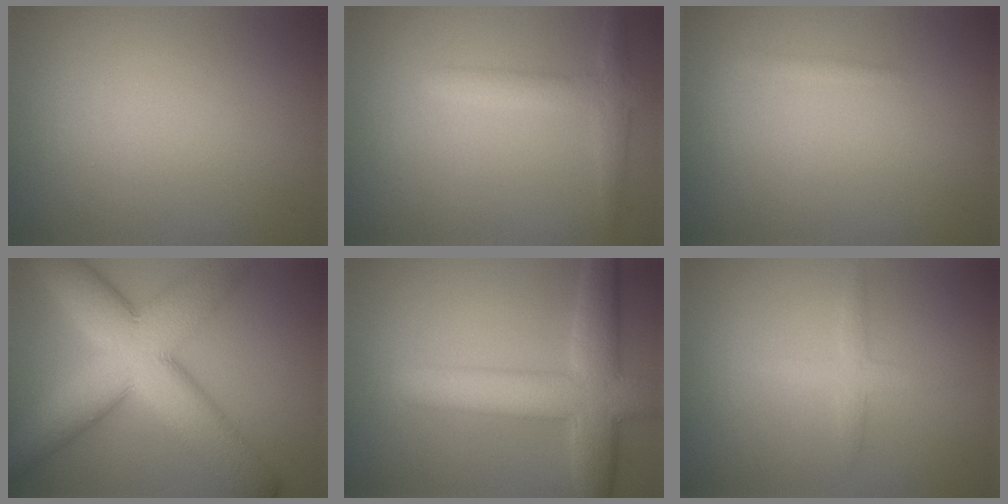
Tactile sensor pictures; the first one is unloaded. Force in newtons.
{"total": 2.6, "press": 2.6, "slide": 0.2}
{"total": 0.6, "press": 0.6, "slide": 0.0}
{"total": 13.2, "press": 13.2, "slide": 0.4}
{"total": 7.7, "press": 7.7, "slide": 0.3}
{"total": 1.7, "press": 1.7, "slide": 0.1}